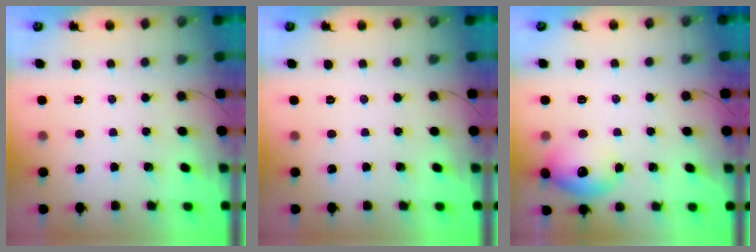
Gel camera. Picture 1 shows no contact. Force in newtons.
{"total": 0.0}
{"total": 11.7, "press": 11.5, "slide": 1.7}